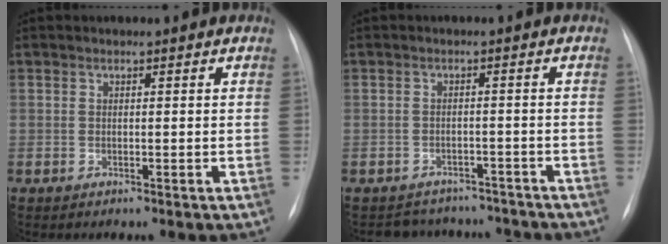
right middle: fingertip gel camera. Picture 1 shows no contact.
{"total": 7.9, "force": [-7.3, 3.1, 0.4], "torque": [0.000, 0.019, -0.087]}